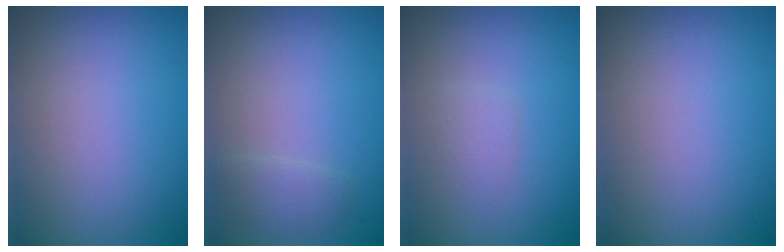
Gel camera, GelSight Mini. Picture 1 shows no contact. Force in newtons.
{"total": 1.4, "press": 1.4, "slide": 0.1}
{"total": 1.1, "press": 1.1, "slide": 0.1}
{"total": 0.0}